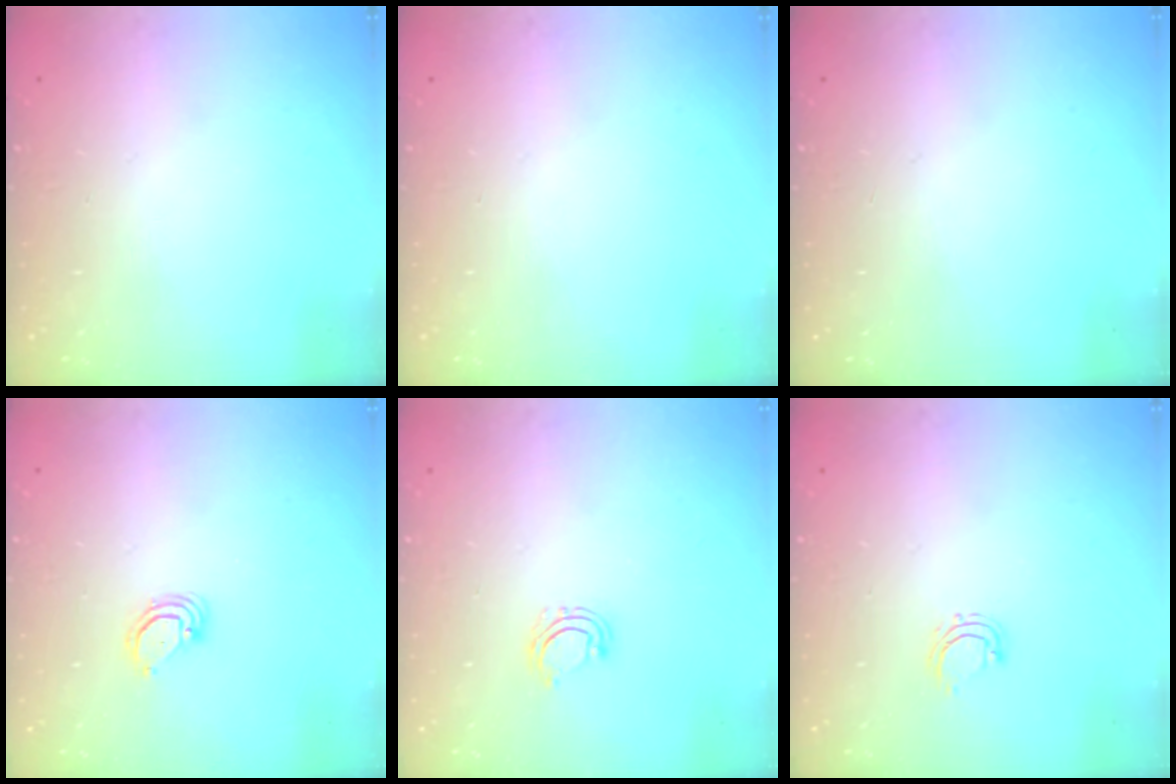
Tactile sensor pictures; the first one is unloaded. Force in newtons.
{"total": 0.0}
{"total": 0.0}
{"total": 3.2, "press": 3.2, "slide": 0.2}
{"total": 6.0, "press": 5.8, "slide": 1.6}
{"total": 5.2, "press": 5.1, "slide": 1.0}